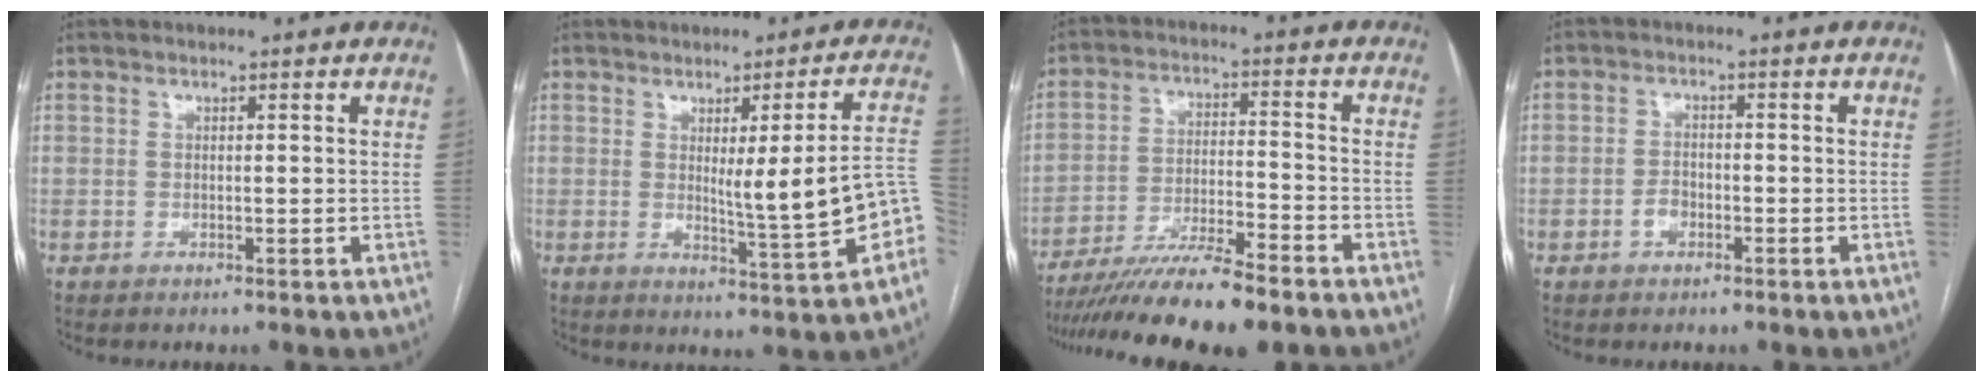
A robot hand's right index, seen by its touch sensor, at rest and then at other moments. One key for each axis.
{"total": 11.5, "fx": -1.8, "fy": 0.1, "fz": 11.3, "tx": -0.141, "ty": 0.000, "tz": -0.022}
{"total": 14.2, "fx": -11.8, "fy": 0.7, "fz": 7.9, "tx": -0.134, "ty": -0.021, "tz": -0.197}
{"total": 2.3, "fx": -1.2, "fy": 1.6, "fz": 1.3, "tx": -0.022, "ty": 0.006, "tz": -0.022}